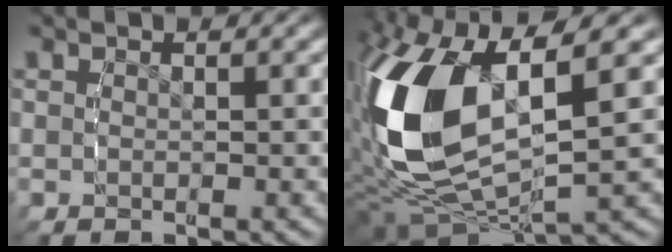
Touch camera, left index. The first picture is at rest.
{"total": 13.3, "force": [-0.5, 8.0, 10.6], "torque": [-0.252, -0.031, 0.000]}